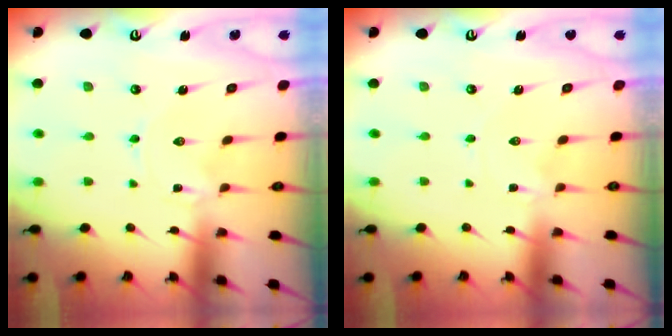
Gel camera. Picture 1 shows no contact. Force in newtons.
{"total": 0.8, "press": 0.8, "slide": 0.1}